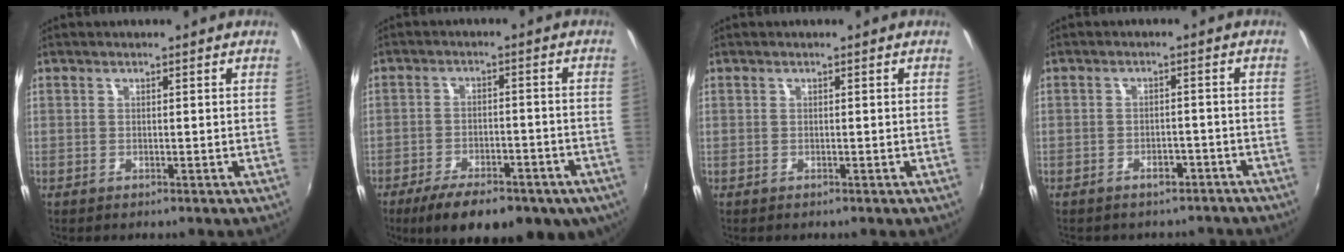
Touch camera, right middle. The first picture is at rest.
{"total": 18.1, "force": [-12.0, 7.3, 11.4], "torque": [-0.206, -0.036, -0.161]}
{"total": 0.0}
{"total": 6.1, "force": [-5.1, 2.9, 1.7], "torque": [-0.035, 0.007, -0.058]}